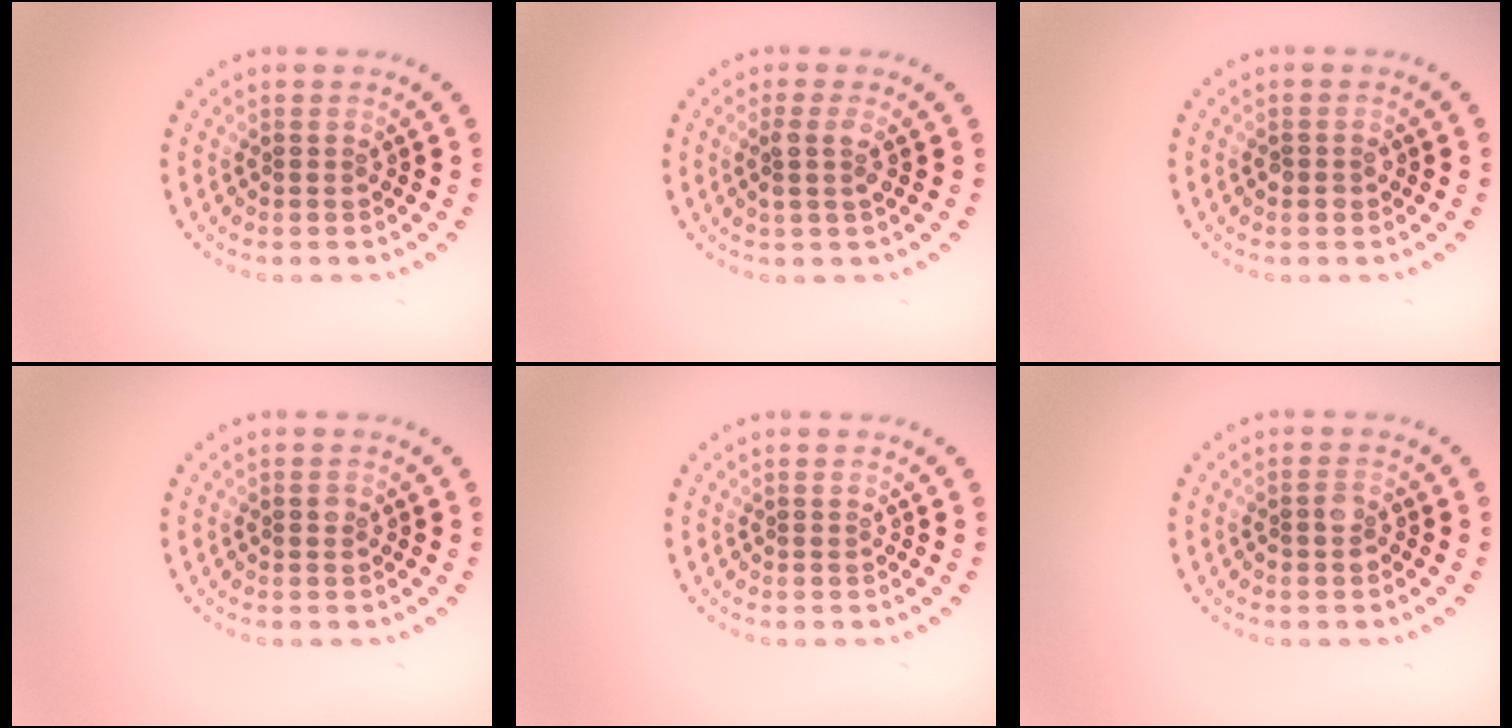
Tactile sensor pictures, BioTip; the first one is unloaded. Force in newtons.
{"total": 1.7, "press": 1.5, "slide": 0.7}
{"total": 1.0, "press": 1.0, "slide": 0.2}
{"total": 0.8, "press": 0.8, "slide": 0.0}
{"total": 0.0}
{"total": 1.1, "press": 1.0, "slide": 0.5}